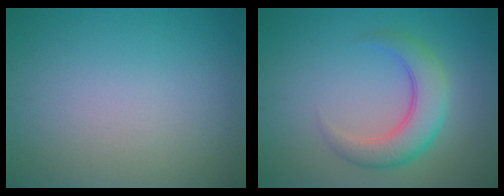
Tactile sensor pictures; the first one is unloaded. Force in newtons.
{"total": 4.7, "press": 4.7, "slide": 0.3}